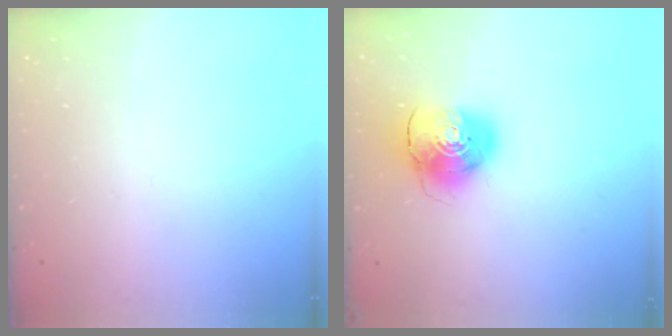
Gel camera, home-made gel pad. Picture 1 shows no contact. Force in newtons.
{"total": 9.9, "press": 9.8, "slide": 1.4}